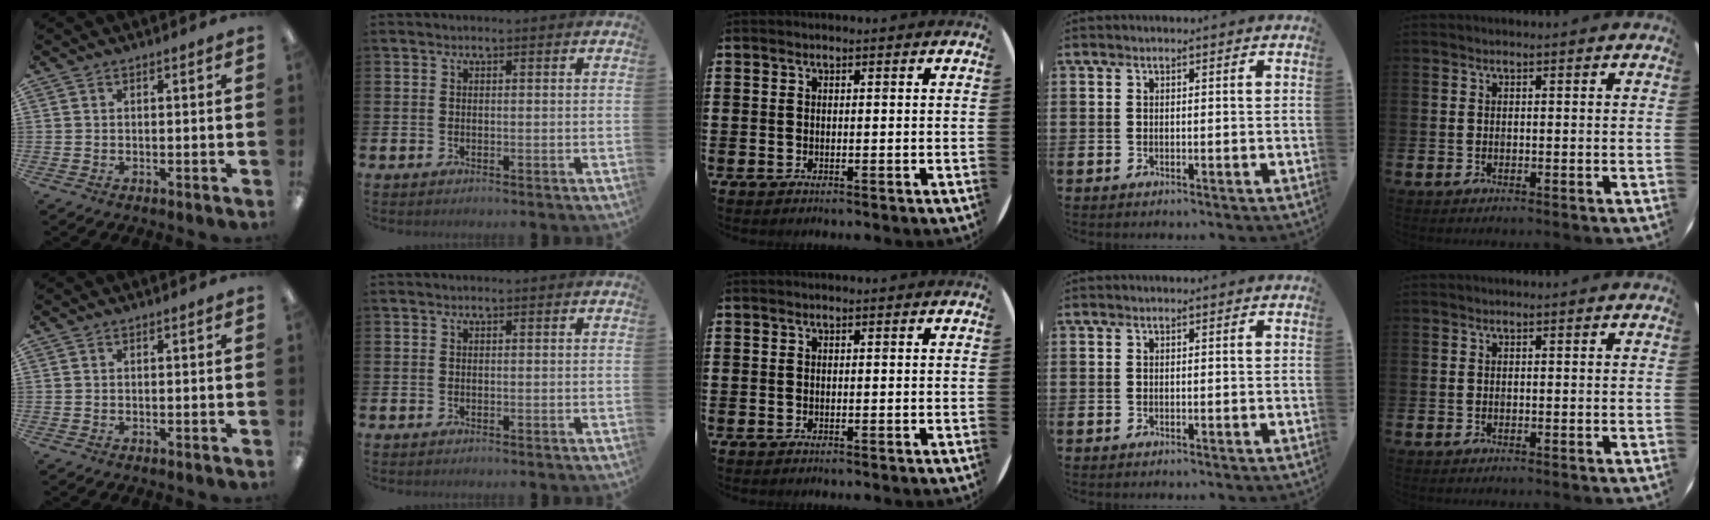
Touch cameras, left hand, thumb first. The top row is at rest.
{}